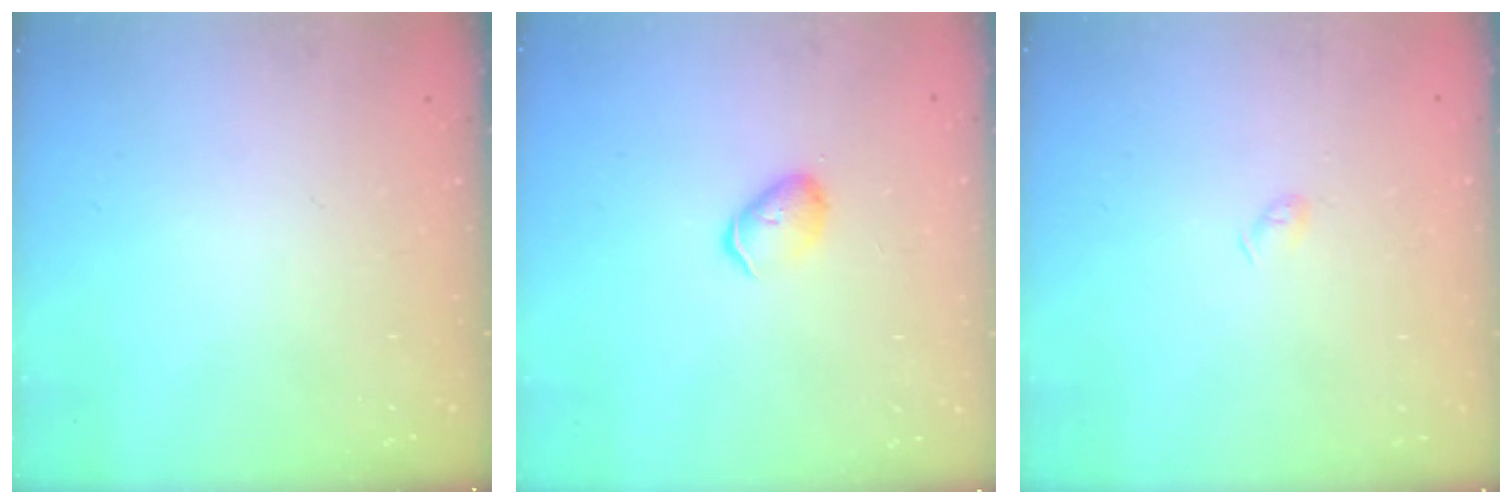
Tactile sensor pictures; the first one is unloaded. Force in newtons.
{"total": 4.5, "press": 4.4, "slide": 0.6}
{"total": 2.6, "press": 2.5, "slide": 0.4}